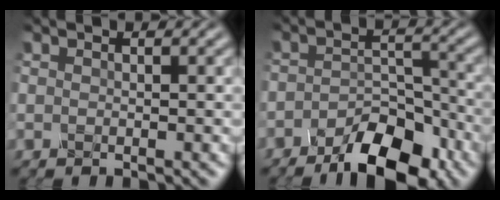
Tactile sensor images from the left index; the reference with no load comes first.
{"total": 6.7, "force": [-4.8, 2.5, 3.8], "torque": [-0.054, 0.002, -0.080]}